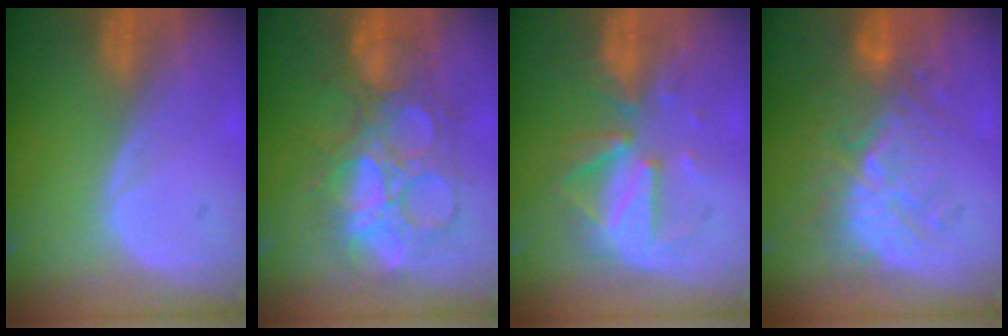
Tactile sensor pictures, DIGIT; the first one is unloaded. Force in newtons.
{"total": 10.0, "press": 10.0, "slide": 0.7}
{"total": 8.1, "press": 7.9, "slide": 2.0}
{"total": 10.1, "press": 9.4, "slide": 3.7}